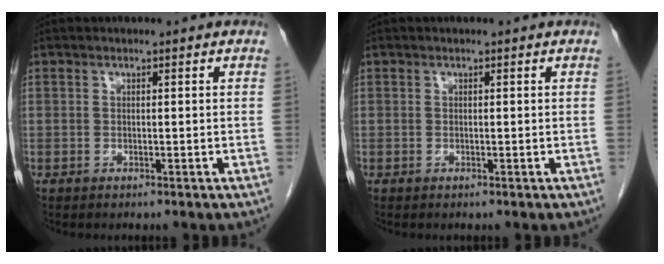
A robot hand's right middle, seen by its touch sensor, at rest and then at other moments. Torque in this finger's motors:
{"motor_torque": [0.20, -0.10, 0.02, 0.00]}